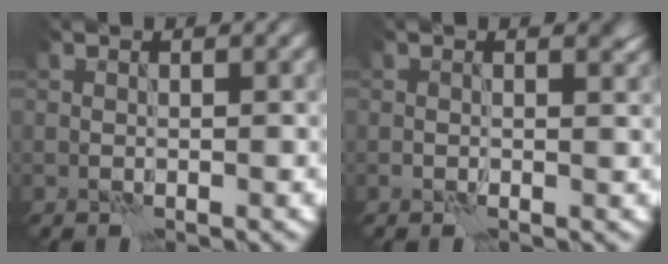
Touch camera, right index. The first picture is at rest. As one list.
[{"total": 1.1, "force": [0.3, 0.6, 0.8], "torque": [-0.005, -0.004, 0.005]}]